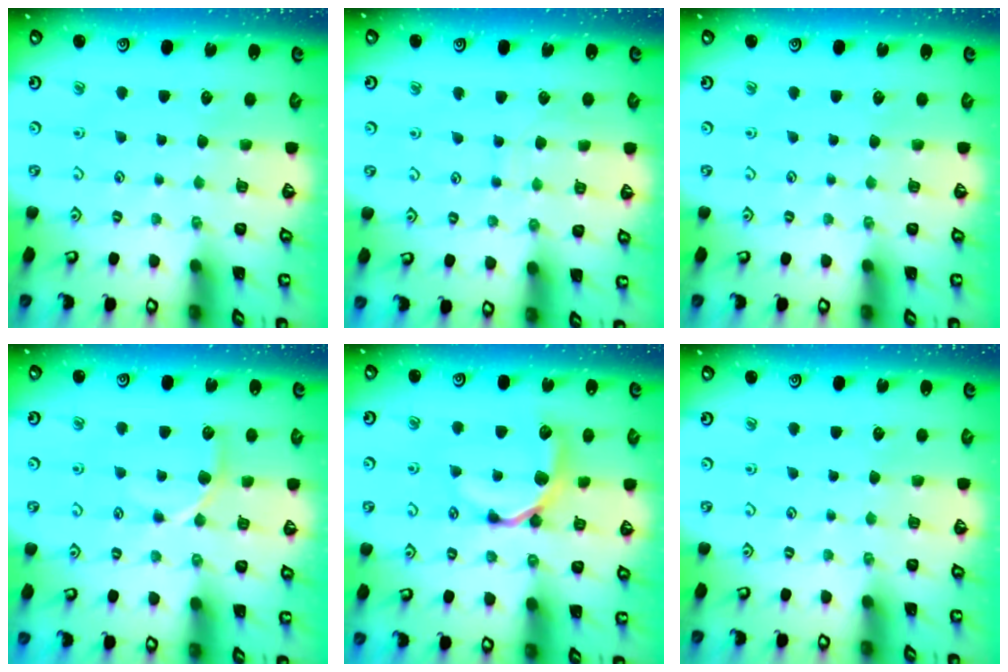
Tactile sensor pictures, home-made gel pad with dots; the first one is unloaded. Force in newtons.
{"total": 7.1, "press": 7.1, "slide": 0.2}
{"total": 0.0}
{"total": 5.6, "press": 5.5, "slide": 0.8}
{"total": 10.1, "press": 10.0, "slide": 1.2}
{"total": 0.0}